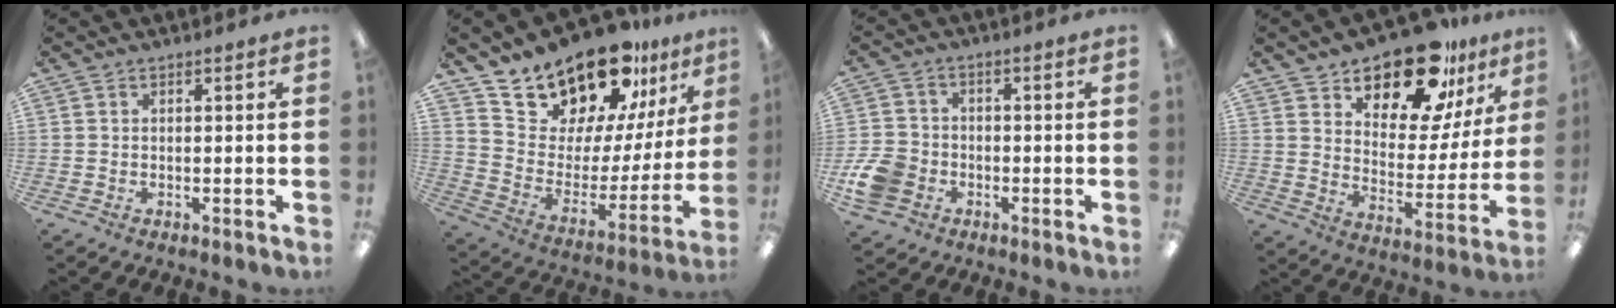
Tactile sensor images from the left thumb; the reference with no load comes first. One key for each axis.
{"total": 20.5, "fx": 17.9, "fy": 7.8, "fz": 6.4, "tx": -0.112, "ty": -0.142, "tz": 0.317}
{"total": 8.3, "fx": -3.1, "fy": 6.6, "fz": 3.8, "tx": -0.092, "ty": 0.023, "tz": -0.055}
{"total": 18.4, "fx": 14.9, "fy": 7.5, "fz": 7.8, "tx": -0.123, "ty": -0.108, "tz": 0.258}